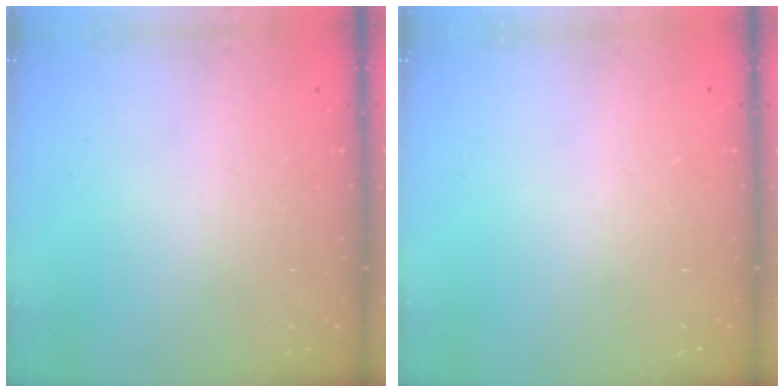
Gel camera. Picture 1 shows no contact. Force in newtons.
{"total": 0.0}